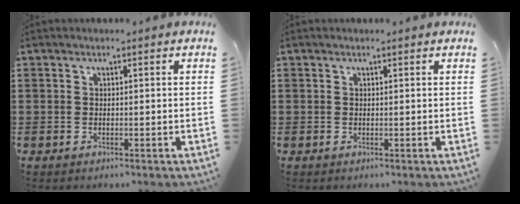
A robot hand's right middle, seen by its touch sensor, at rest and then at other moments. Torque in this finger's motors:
{"motor_torque": [0.00, 0.00, 0.01, 0.00]}